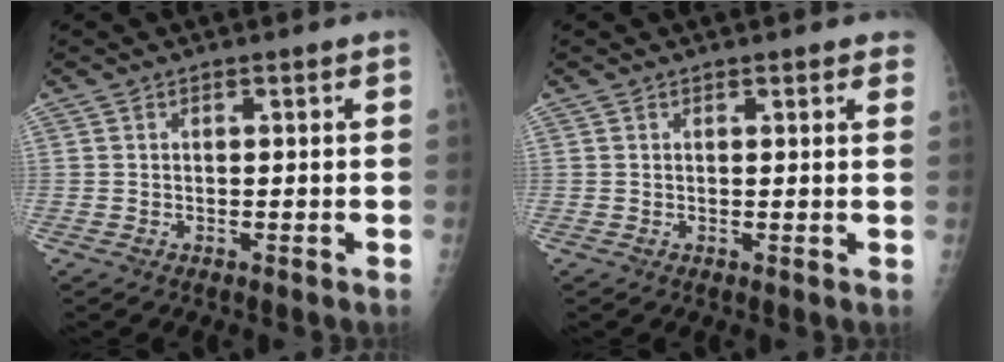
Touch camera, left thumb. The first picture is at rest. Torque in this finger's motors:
{"motor_torque": [-0.24, -0.13, -0.09, 0.31, 0.05]}